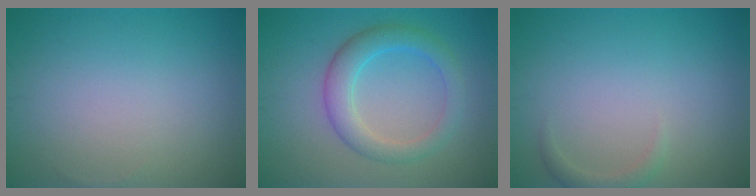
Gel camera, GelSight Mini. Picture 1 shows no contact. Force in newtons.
{"total": 4.1, "press": 4.1, "slide": 0.2}
{"total": 1.2, "press": 1.2, "slide": 0.2}